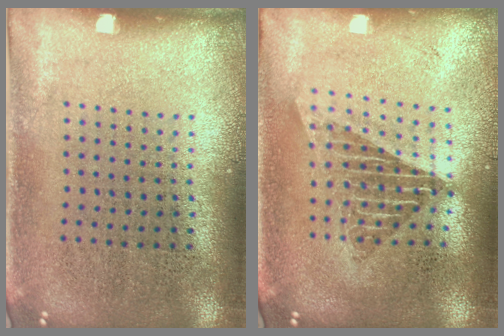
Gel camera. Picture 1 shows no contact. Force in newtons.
{"total": 1.6, "press": 1.4, "slide": 0.9}